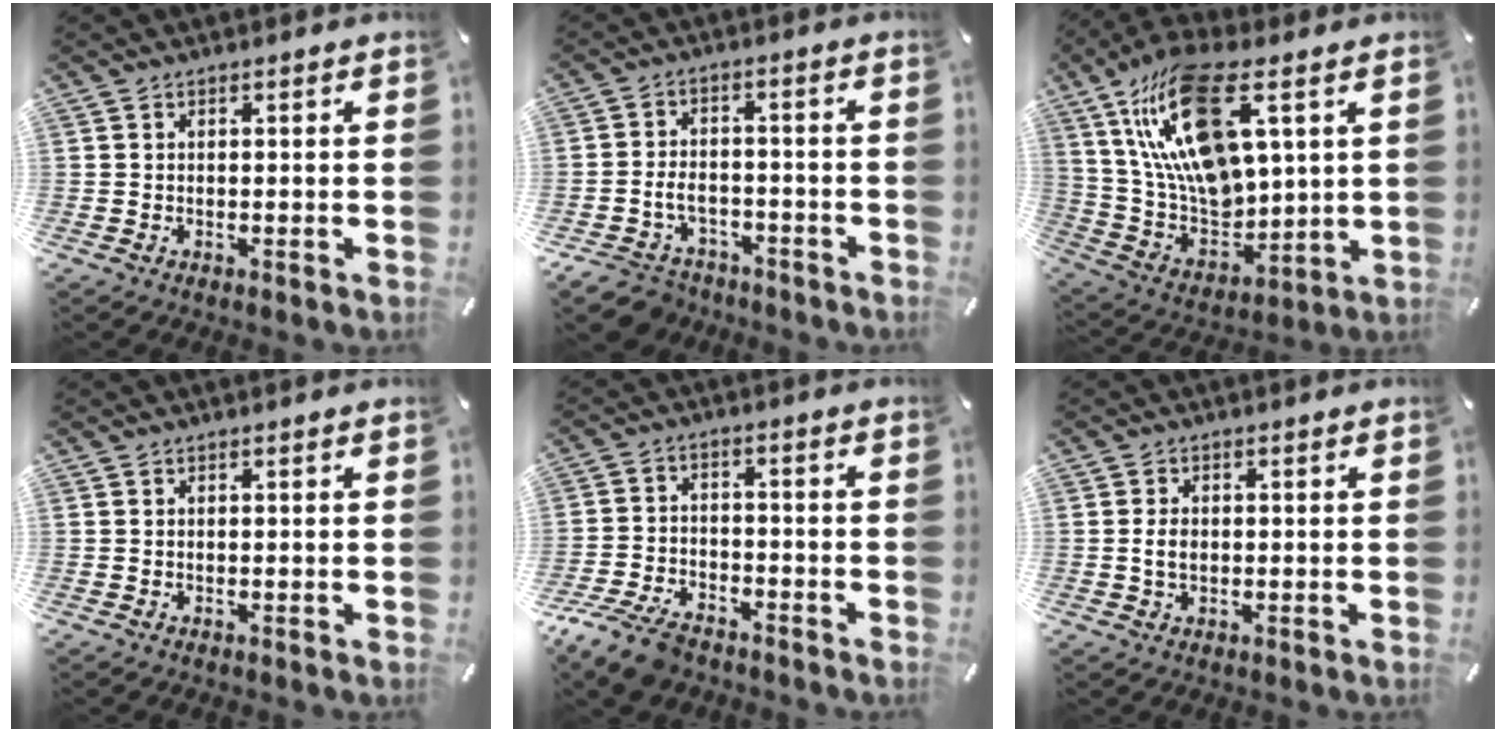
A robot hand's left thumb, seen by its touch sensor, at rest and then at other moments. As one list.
[{"total": 6.8, "force": [-3.3, 4.9, 3.2], "torque": [-0.079, 0.011, -0.065]}, {"total": 21.5, "force": [10.0, 10.6, 15.9], "torque": [-0.339, -0.045, 0.168]}, {"total": 0.0}, {"total": 9.2, "force": [-7.1, 4.2, 4.0], "torque": [-0.078, 0.034, -0.134]}, {"total": 3.2, "force": [-0.2, 2.1, 2.3], "torque": [-0.052, 0.002, -0.006]}]